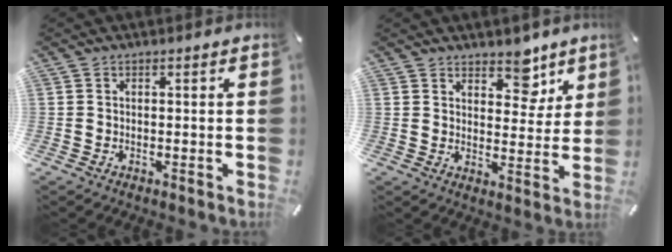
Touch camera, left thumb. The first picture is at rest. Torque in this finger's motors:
{"motor_torque": [0.40, -0.36, 0.08, 0.00, -0.02]}